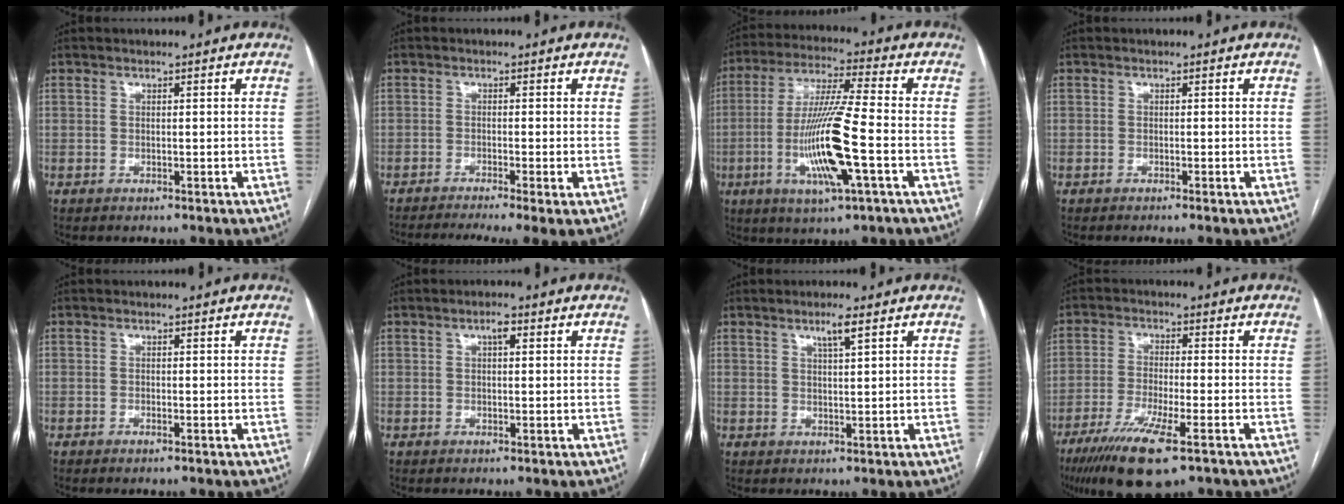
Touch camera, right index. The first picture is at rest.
{"total": 9.2, "force": [-6.6, 0.5, 6.4], "torque": [-0.092, -0.011, -0.105]}
{"total": 14.5, "force": [-3.8, 0.5, 14.0], "torque": [-0.283, -0.013, -0.073]}
{"total": 0.7, "force": [-0.5, -0.3, 0.3], "torque": [-0.002, 0.004, -0.012]}
{"total": 0.6, "force": [-0.4, 0.0, 0.3], "torque": [-0.006, -0.001, -0.006]}
{"total": 1.6, "force": [0.6, 0.6, 1.4], "torque": [-0.023, 0.006, 0.010]}
{"total": 2.6, "force": [1.6, -0.1, 2.1], "torque": [-0.040, -0.002, 0.028]}
{"total": 11.6, "force": [-7.1, 1.6, 9.1], "torque": [-0.165, -0.030, -0.117]}